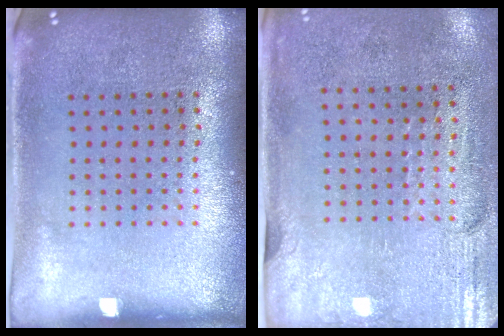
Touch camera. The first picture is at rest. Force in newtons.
{"total": 2.9, "press": 2.5, "slide": 1.5}